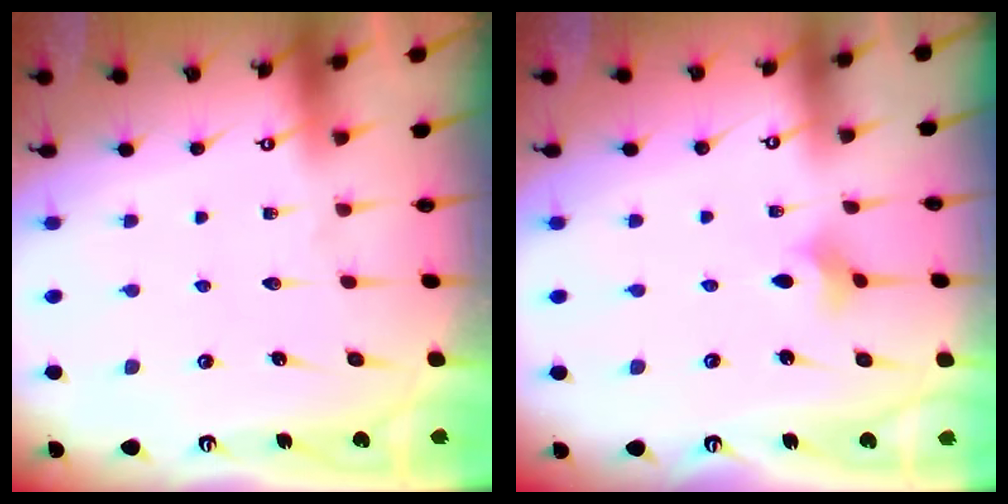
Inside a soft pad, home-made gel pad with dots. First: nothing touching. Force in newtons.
{"total": 2.4, "press": 2.3, "slide": 0.5}